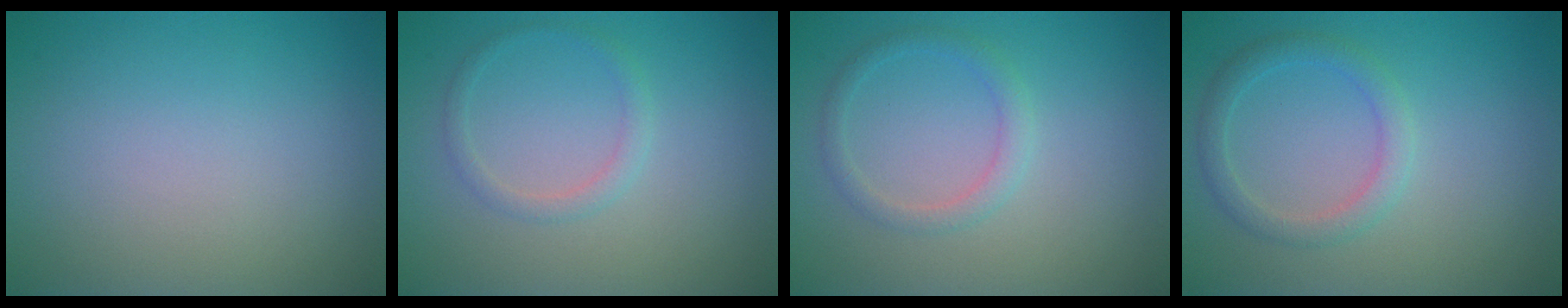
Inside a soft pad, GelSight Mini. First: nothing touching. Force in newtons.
{"total": 1.4, "press": 1.4, "slide": 0.1}
{"total": 1.7, "press": 1.7, "slide": 0.1}
{"total": 2.3, "press": 2.3, "slide": 0.0}